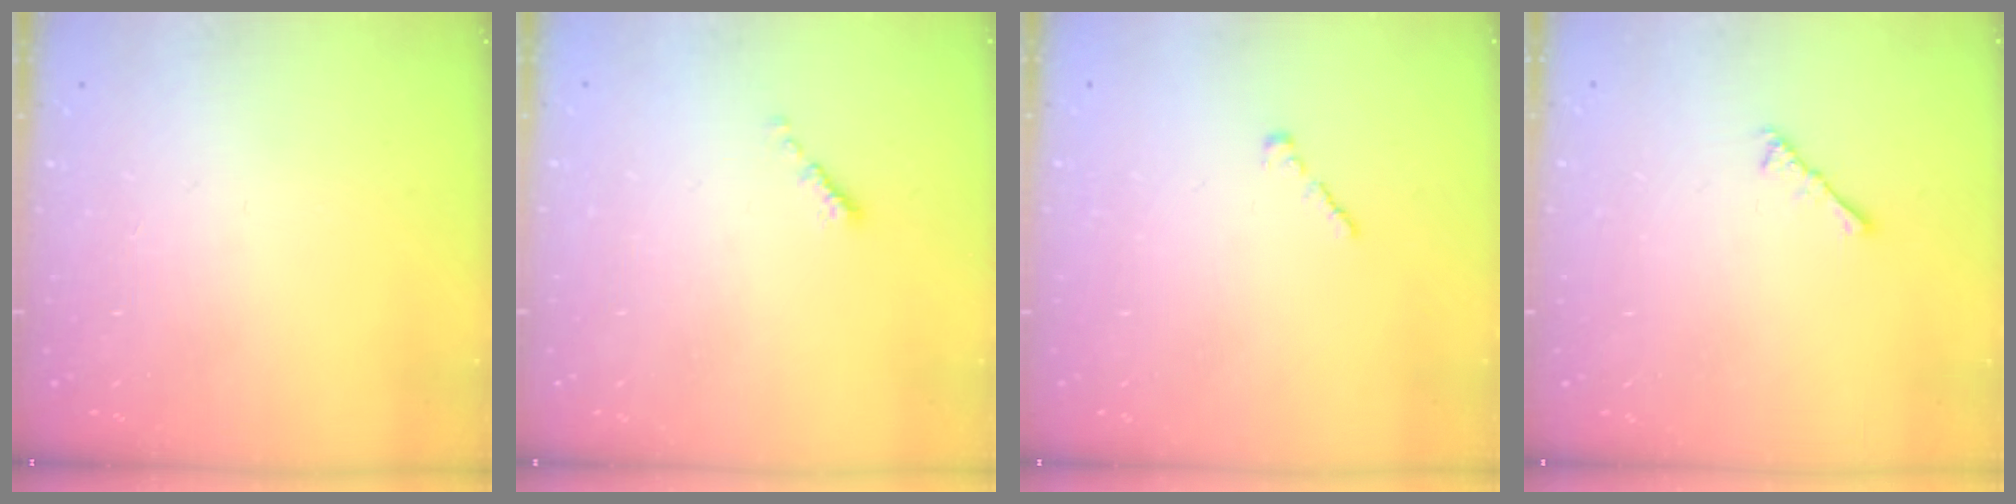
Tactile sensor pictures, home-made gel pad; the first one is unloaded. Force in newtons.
{"total": 0.0}
{"total": 1.0, "press": 0.9, "slide": 0.5}
{"total": 2.7, "press": 2.7, "slide": 0.6}